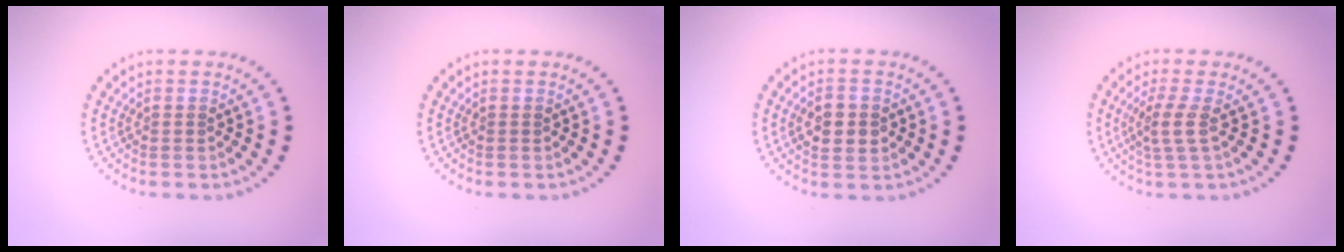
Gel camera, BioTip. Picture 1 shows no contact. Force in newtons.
{"total": 0.0}
{"total": 2.7, "press": 2.7, "slide": 0.1}
{"total": 2.1, "press": 1.6, "slide": 1.3}